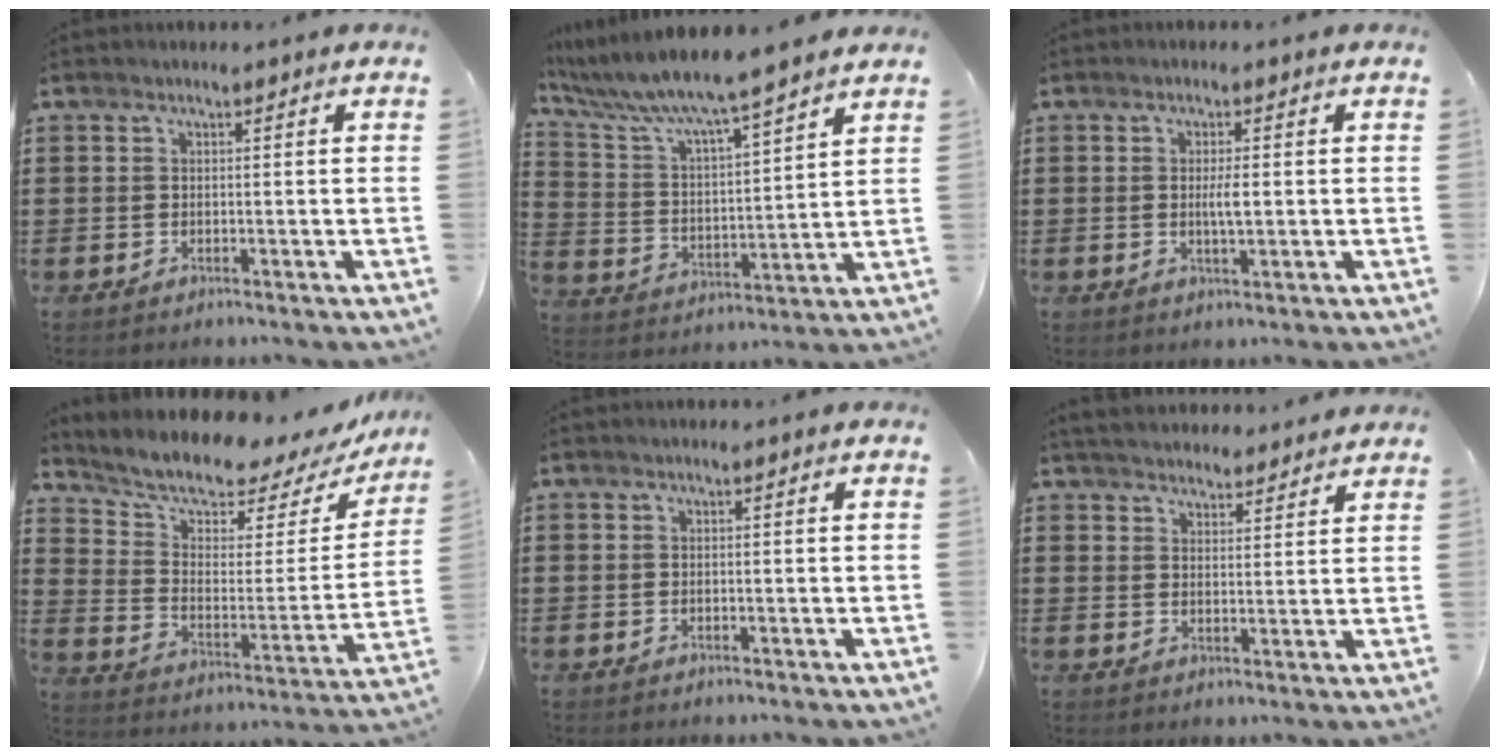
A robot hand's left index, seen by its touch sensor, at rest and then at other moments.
{"total": 6.4, "force": [5.9, -0.1, 2.6], "torque": [-0.080, -0.041, 0.092]}
{"total": 2.8, "force": [0.1, 0.6, 2.7], "torque": [-0.051, -0.003, 0.001]}
{"total": 6.5, "force": [5.4, 2.5, 2.7], "torque": [-0.067, -0.046, 0.088]}
{"total": 0.0}
{"total": 3.8, "force": [3.7, 0.9, -0.1], "torque": [-0.013, -0.013, 0.068]}